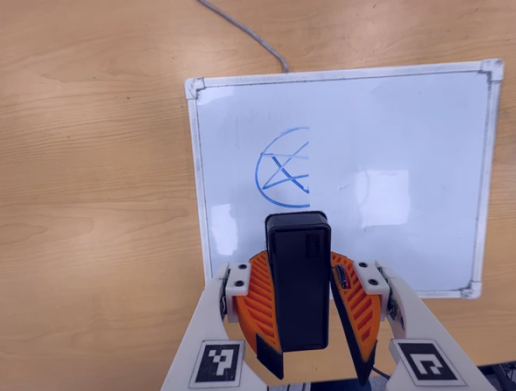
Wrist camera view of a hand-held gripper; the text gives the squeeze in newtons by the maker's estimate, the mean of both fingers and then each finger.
{"total": 7.3, "left": 8.2, "right": 6.4}